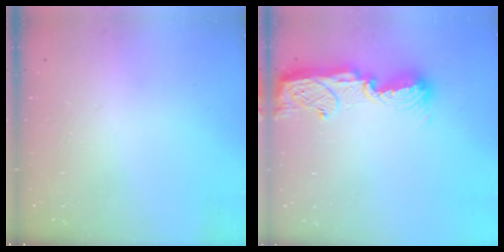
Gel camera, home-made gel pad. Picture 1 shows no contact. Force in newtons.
{"total": 11.6, "press": 11.5, "slide": 1.1}